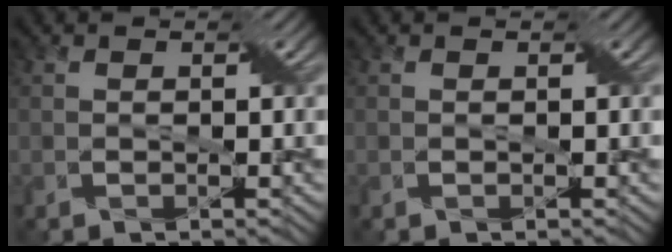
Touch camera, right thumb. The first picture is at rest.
{"total": 0.0}